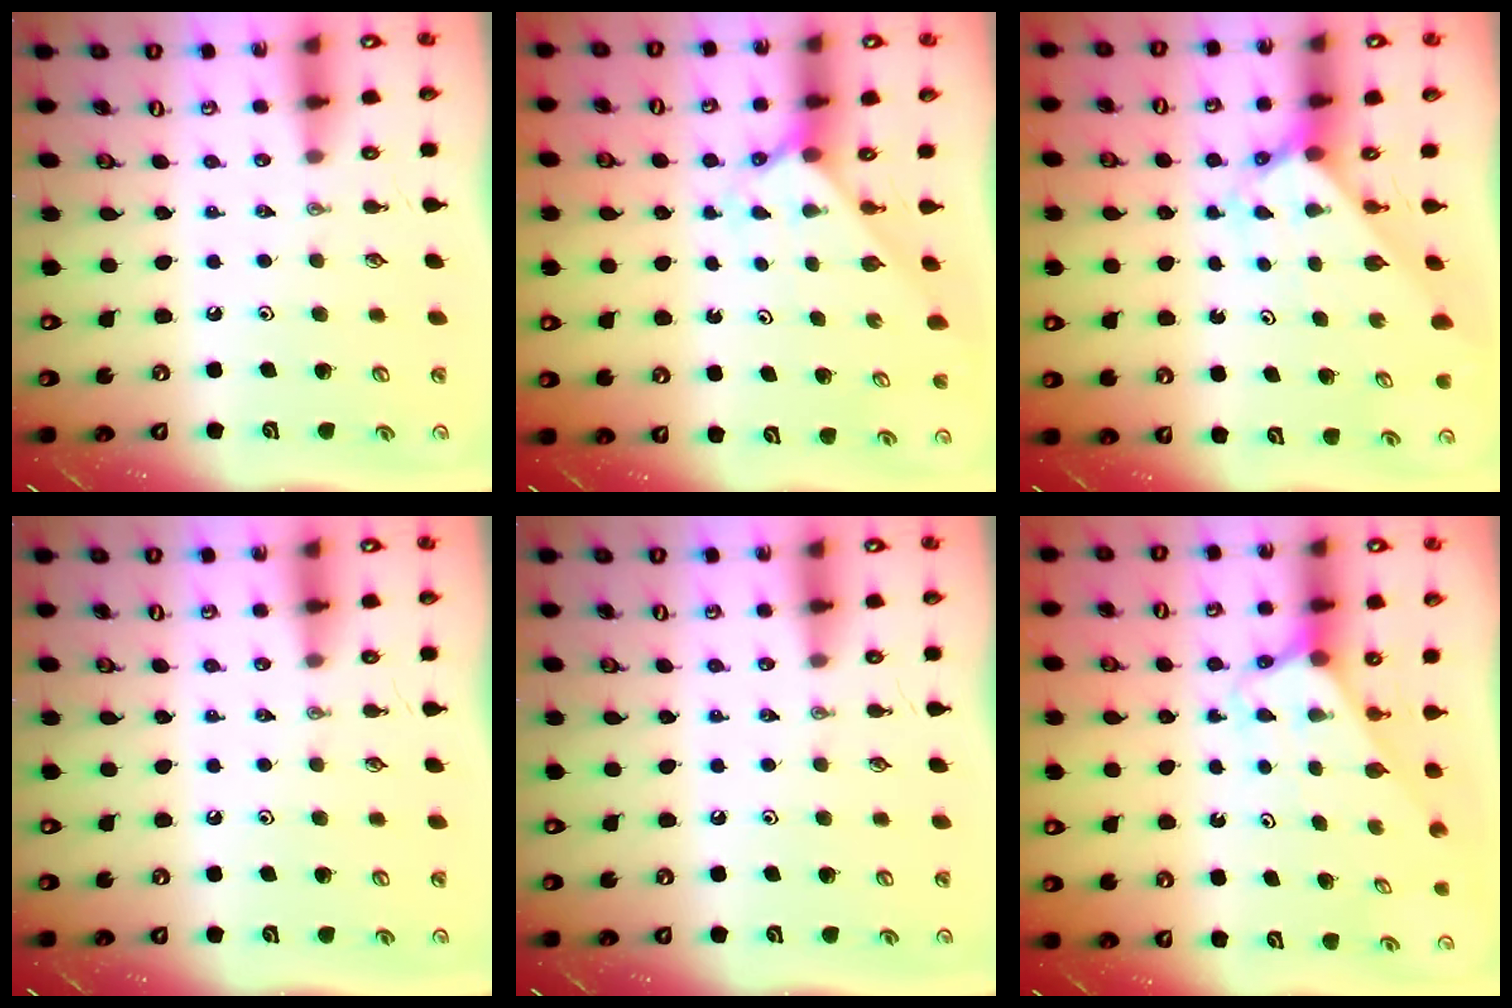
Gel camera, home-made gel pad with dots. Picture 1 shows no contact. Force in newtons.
{"total": 2.2, "press": 2.2, "slide": 0.2}
{"total": 2.3, "press": 2.3, "slide": 0.2}
{"total": 0.0}
{"total": 0.0}
{"total": 2.5, "press": 2.5, "slide": 0.2}